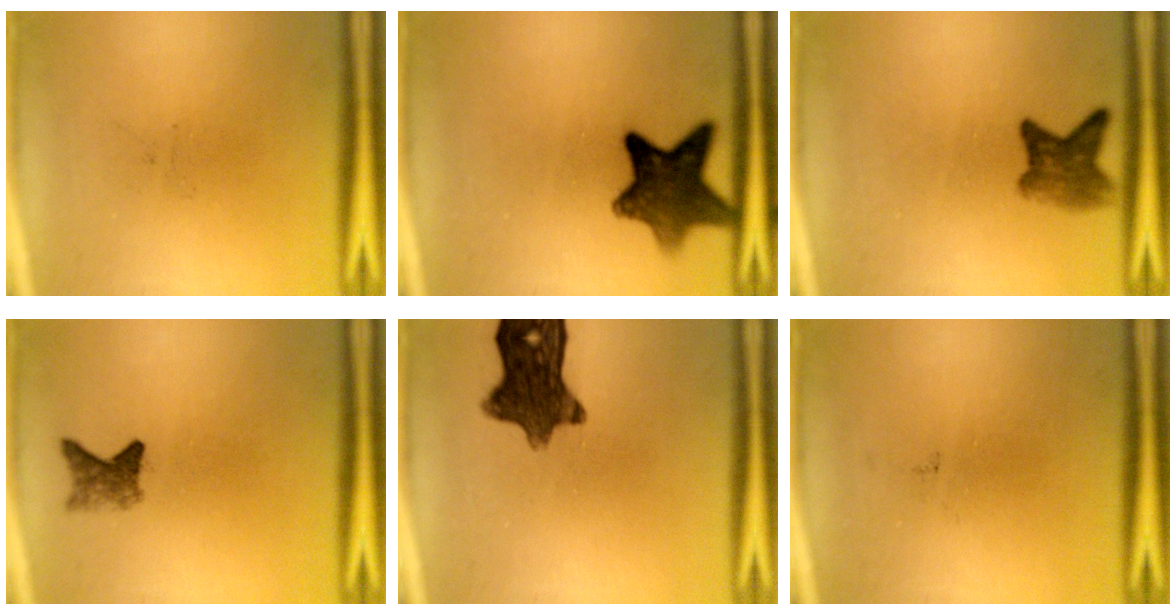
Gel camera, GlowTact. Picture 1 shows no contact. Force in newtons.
{"total": 10.4}
{"total": 4.2}
{"total": 2.7}
{"total": 10.6}
{"total": 0.0}